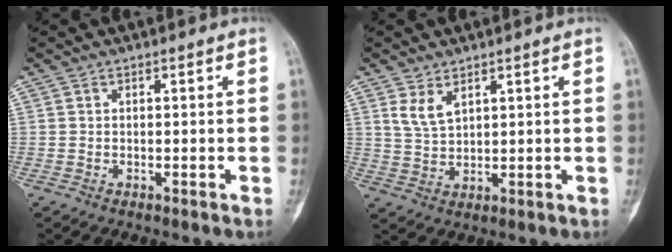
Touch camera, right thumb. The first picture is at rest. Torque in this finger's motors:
{"motor_torque": [0.23, 0.70, 0.07, -0.03, 0.00]}